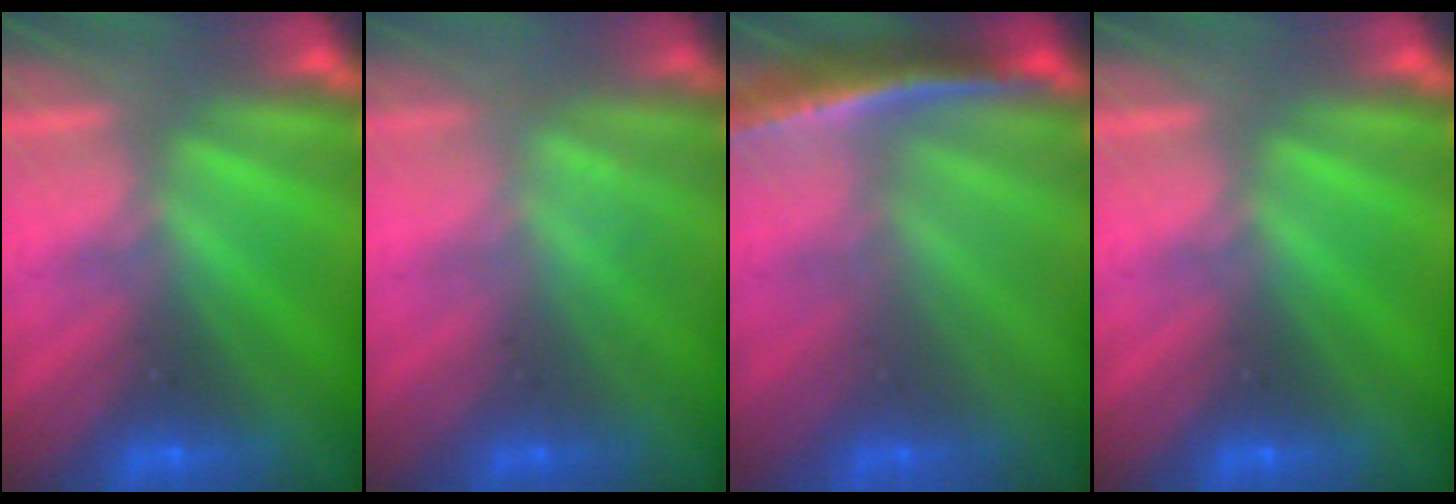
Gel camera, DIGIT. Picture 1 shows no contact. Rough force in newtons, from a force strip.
{"total": 2.6}
{"total": 1.0}
{"total": 0.0}